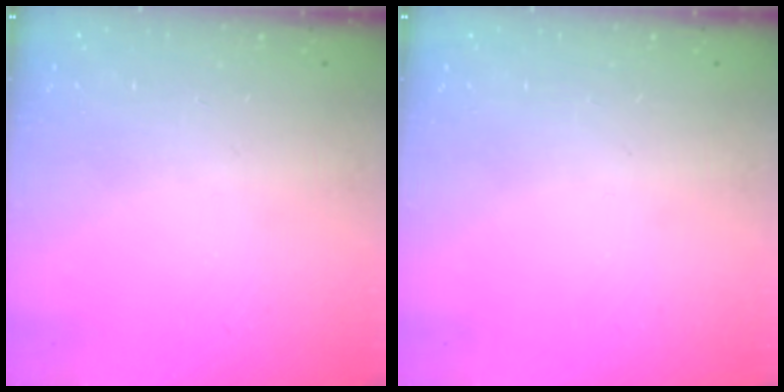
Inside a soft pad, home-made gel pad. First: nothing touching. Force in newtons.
{"total": 0.0}